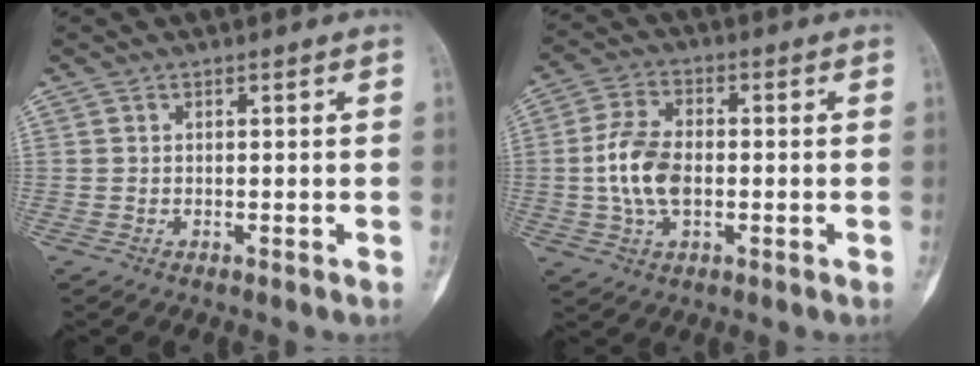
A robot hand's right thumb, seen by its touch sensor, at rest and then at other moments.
{"total": 9.4, "force": [-1.0, 5.5, 7.6], "torque": [-0.148, 0.013, -0.023]}